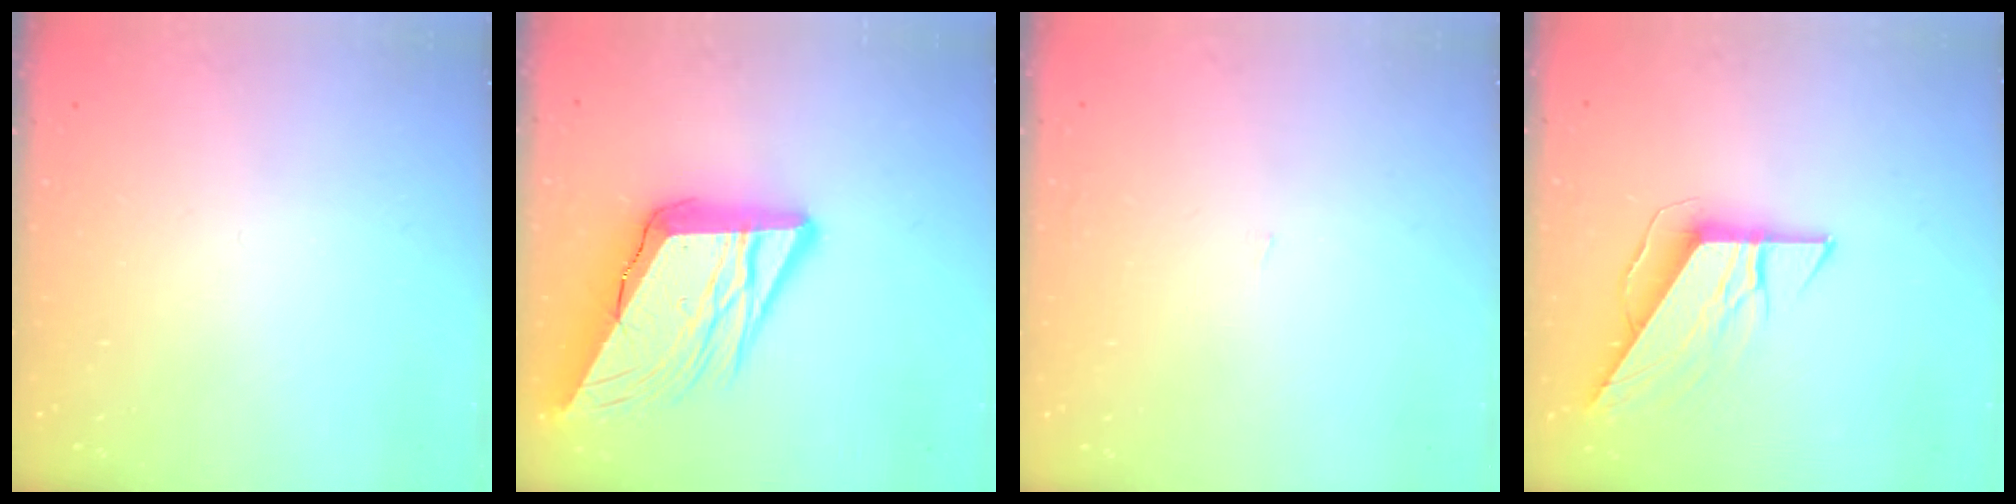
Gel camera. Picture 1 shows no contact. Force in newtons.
{"total": 18.2, "press": 18.0, "slide": 2.6}
{"total": 0.9, "press": 0.9, "slide": 0.0}
{"total": 11.1, "press": 11.0, "slide": 1.2}